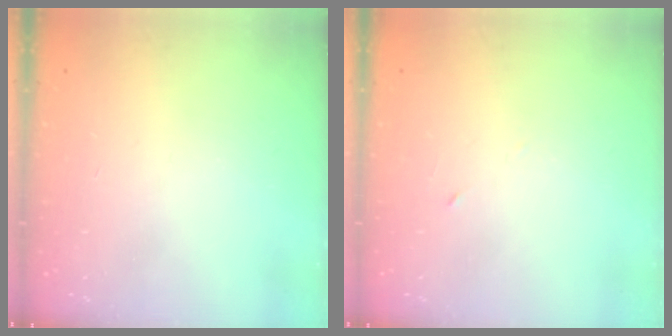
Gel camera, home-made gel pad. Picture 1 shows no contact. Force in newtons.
{"total": 2.7, "press": 2.5, "slide": 1.0}